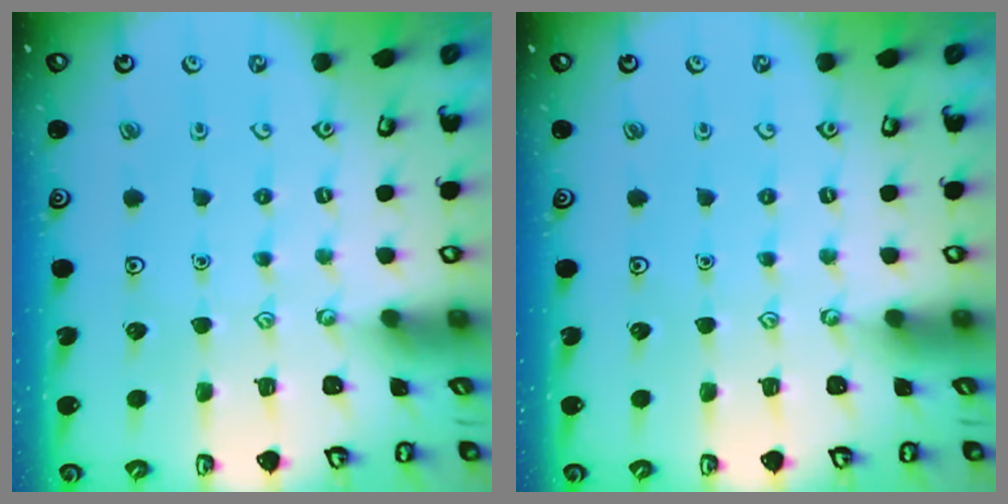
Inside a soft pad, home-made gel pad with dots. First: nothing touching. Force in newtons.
{"total": 0.0}